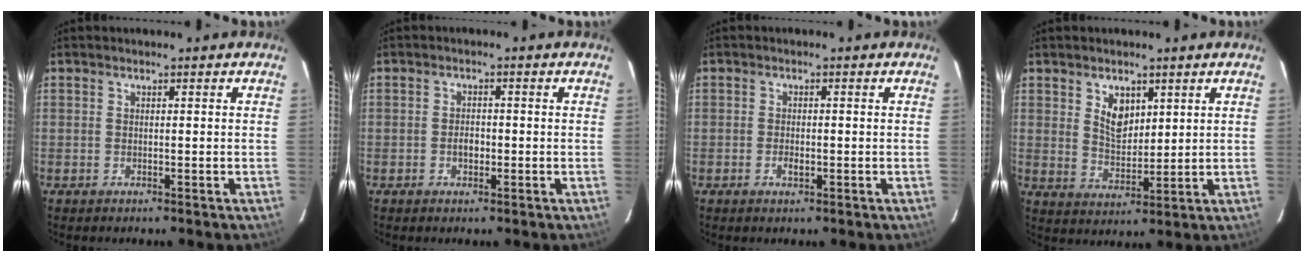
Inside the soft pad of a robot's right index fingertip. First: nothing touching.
{"total": 2.1, "force": [-0.6, 1.4, 1.4], "torque": [-0.027, 0.004, -0.012]}
{"total": 1.8, "force": [-0.7, 1.0, 1.4], "torque": [-0.027, 0.000, -0.012]}
{"total": 6.0, "force": [2.8, 3.7, 3.9], "torque": [-0.062, 0.001, 0.056]}